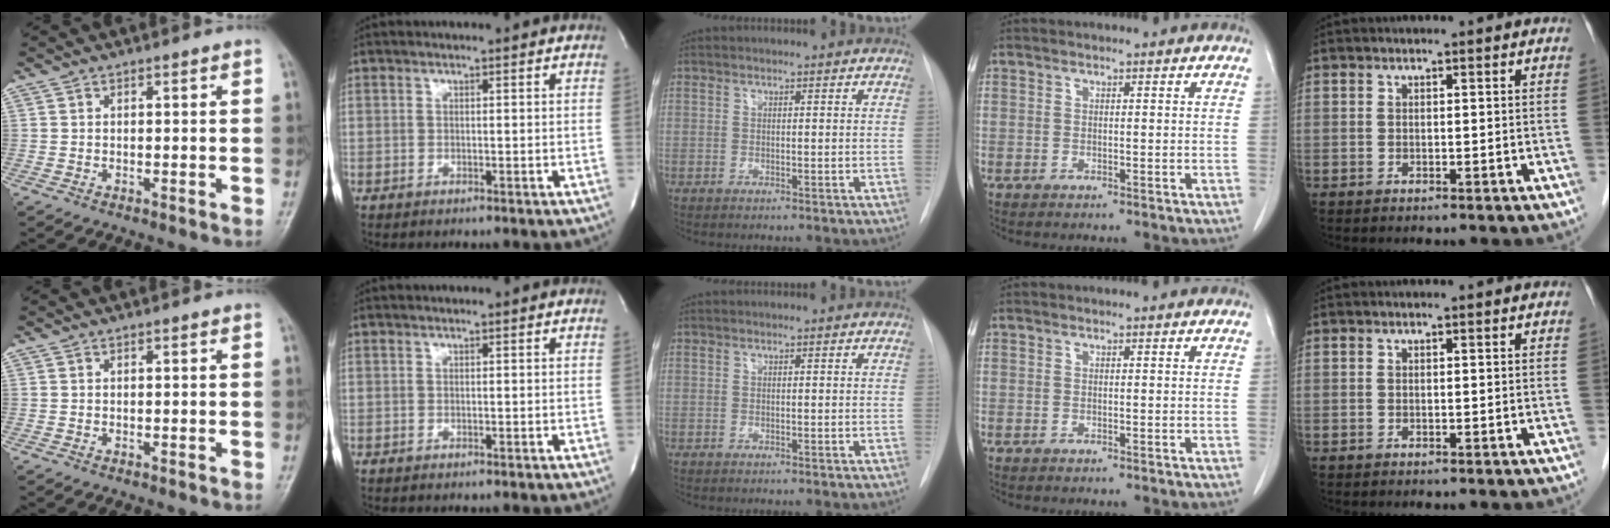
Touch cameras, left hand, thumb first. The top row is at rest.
{}